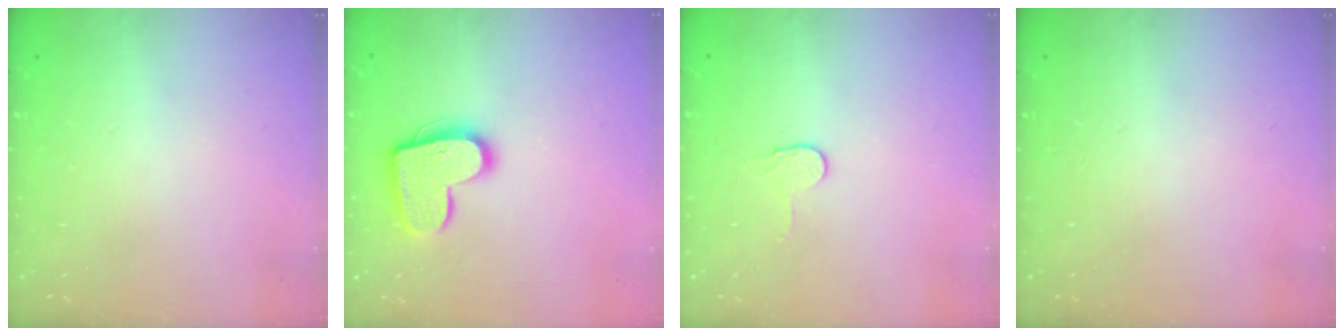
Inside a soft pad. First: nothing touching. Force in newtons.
{"total": 14.9, "press": 14.9, "slide": 1.0}
{"total": 2.7, "press": 2.7, "slide": 0.2}
{"total": 0.0}